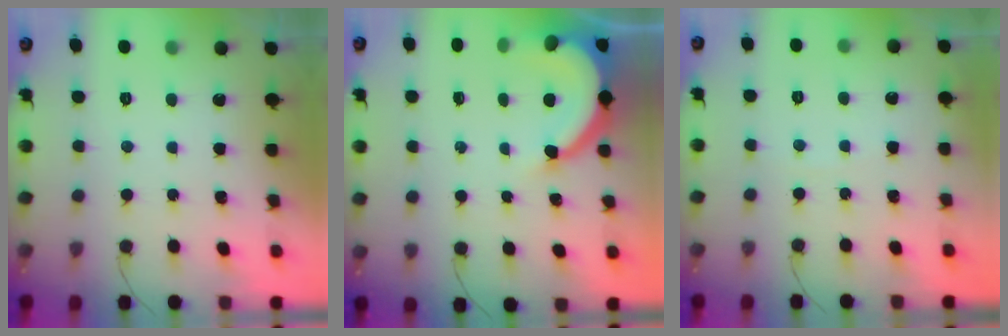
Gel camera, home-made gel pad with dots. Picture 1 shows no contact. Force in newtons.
{"total": 10.0, "press": 9.9, "slide": 1.0}
{"total": 2.4, "press": 2.3, "slide": 0.3}